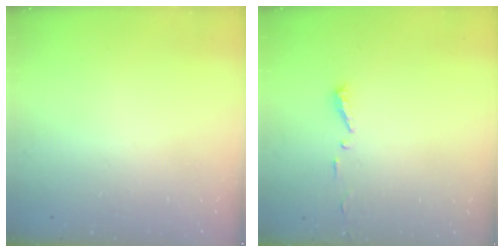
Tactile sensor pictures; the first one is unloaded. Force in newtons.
{"total": 4.7, "press": 4.7, "slide": 0.5}